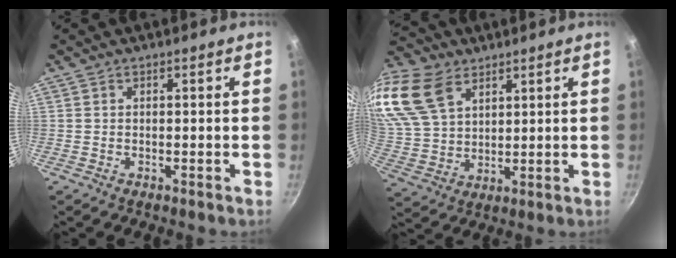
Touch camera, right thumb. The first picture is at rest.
{"total": 16.7, "force": [8.8, 10.8, 9.1], "torque": [-0.187, -0.009, 0.179]}